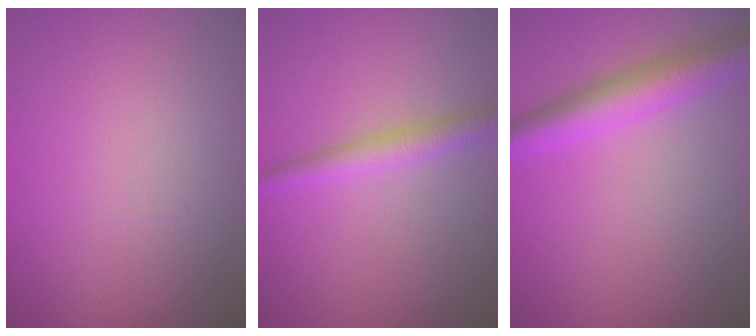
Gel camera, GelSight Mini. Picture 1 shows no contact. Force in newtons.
{"total": 2.7, "press": 2.6, "slide": 0.1}
{"total": 4.9, "press": 4.9, "slide": 0.2}